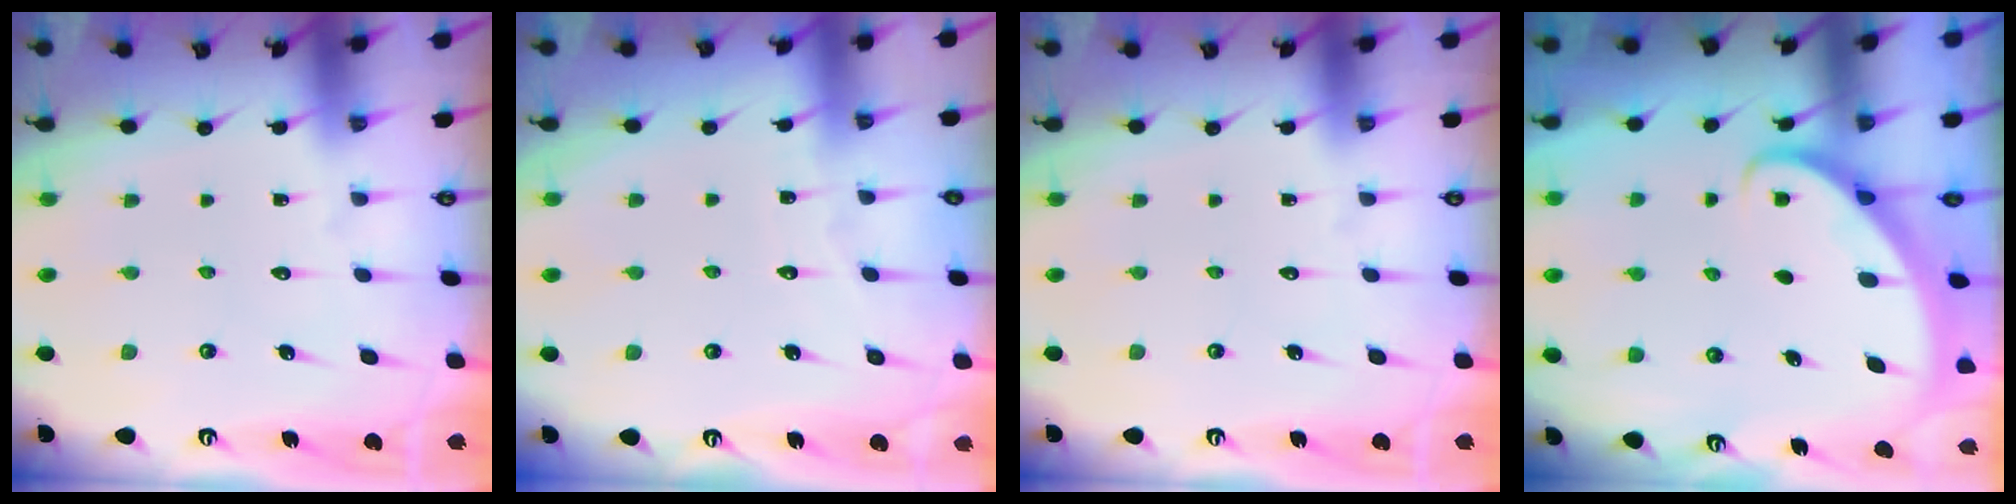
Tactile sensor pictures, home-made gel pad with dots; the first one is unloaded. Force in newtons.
{"total": 3.8, "press": 3.8, "slide": 0.4}
{"total": 0.0}
{"total": 2.7, "press": 2.7, "slide": 0.1}